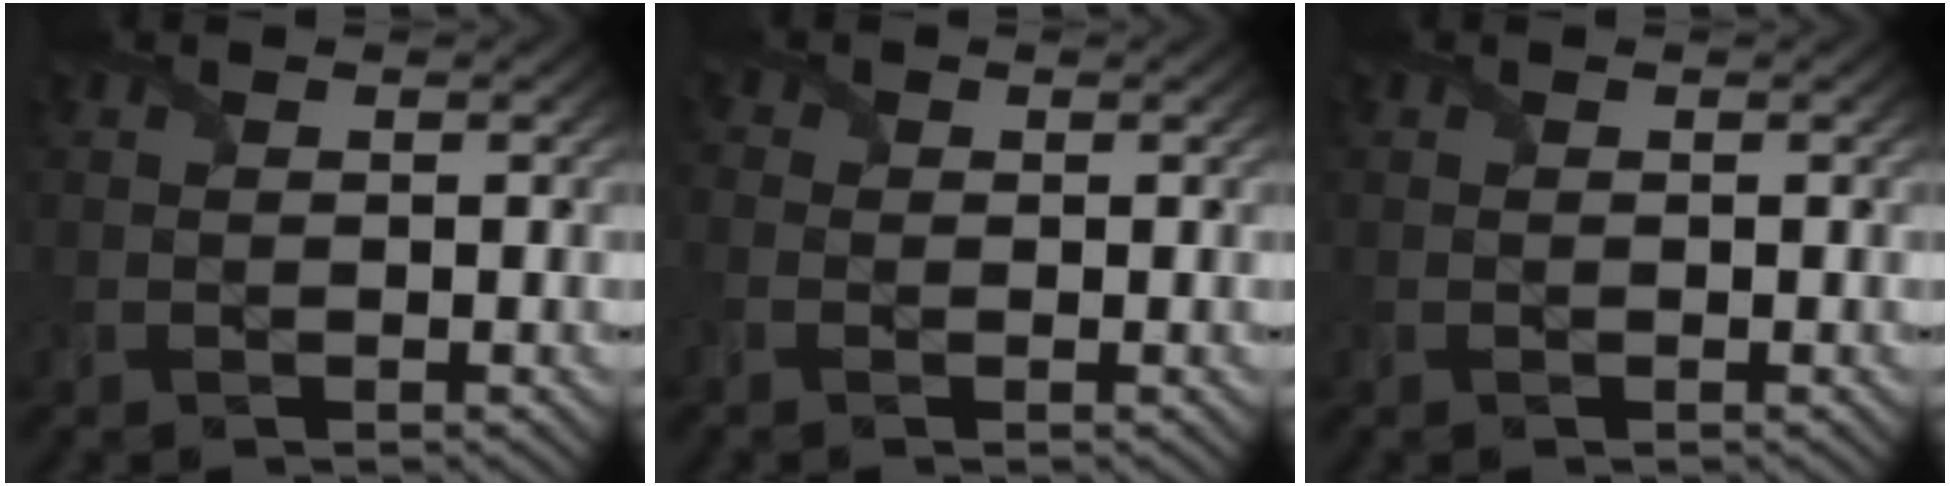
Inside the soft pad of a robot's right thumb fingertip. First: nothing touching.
{"total": 1.9, "force": [-0.5, 1.6, 0.8], "torque": [-0.027, -0.003, -0.014]}
{"total": 0.0}